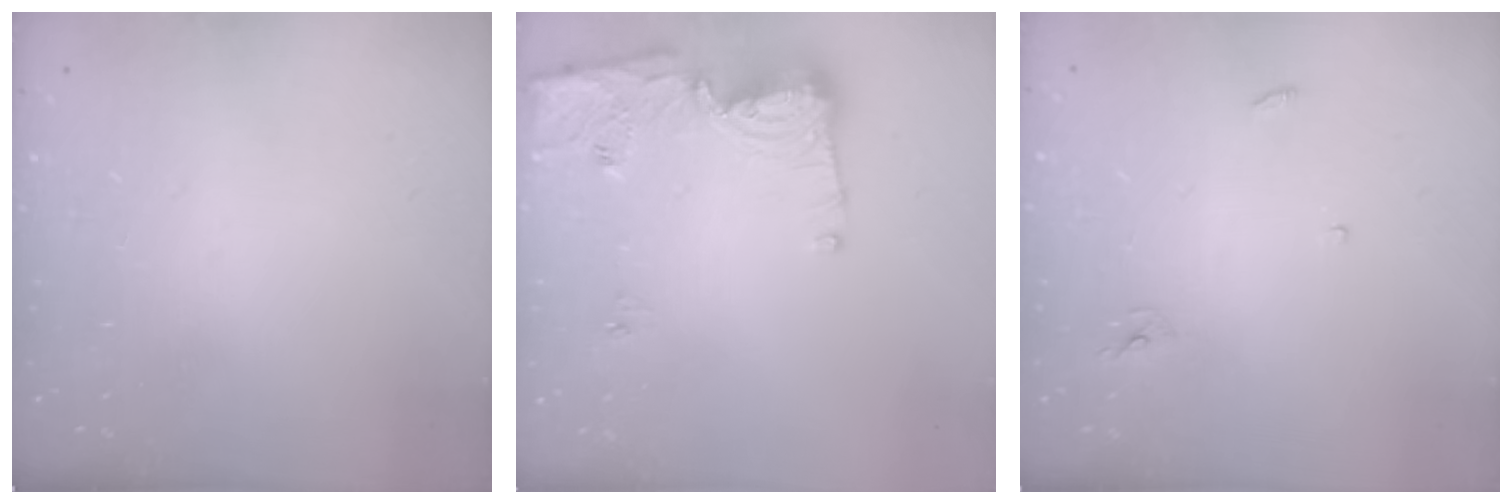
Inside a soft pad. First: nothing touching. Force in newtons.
{"total": 11.7, "press": 11.6, "slide": 1.1}
{"total": 2.4, "press": 2.4, "slide": 0.1}